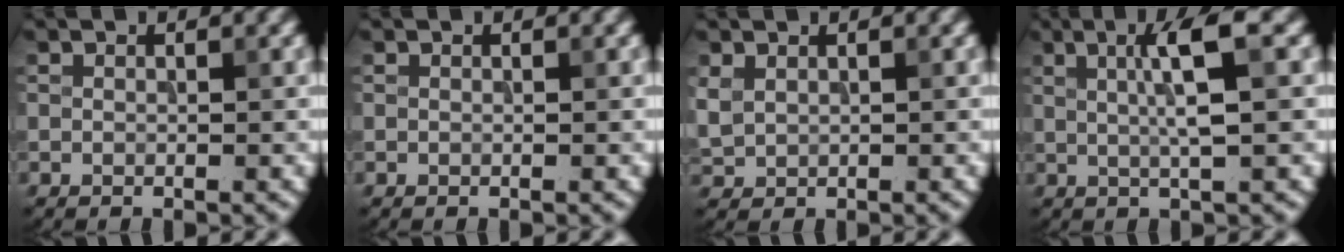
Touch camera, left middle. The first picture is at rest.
{"total": 0.0}
{"total": 1.5, "force": [0.7, 1.0, 0.8], "torque": [-0.021, 0.001, 0.020]}
{"total": 4.5, "force": [1.0, 0.6, 4.3], "torque": [-0.073, 0.006, 0.016]}